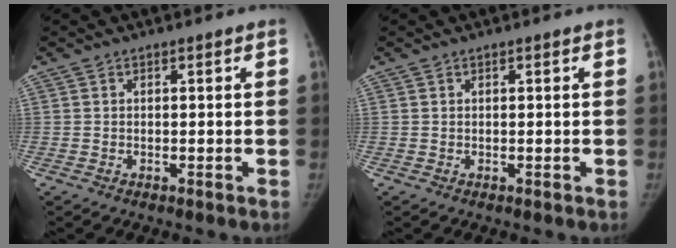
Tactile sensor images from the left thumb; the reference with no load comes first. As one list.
[{"total": 0.0}]